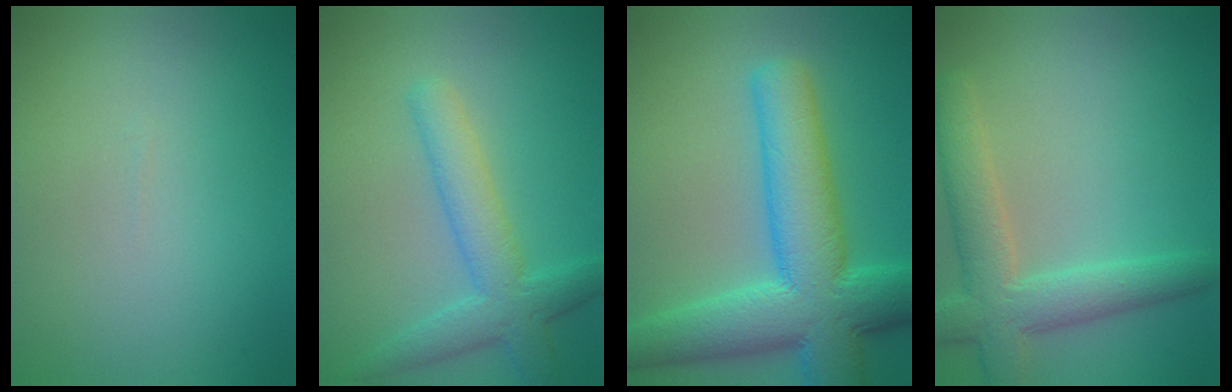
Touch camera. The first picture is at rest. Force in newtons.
{"total": 4.5, "press": 4.5, "slide": 0.3}
{"total": 10.9, "press": 10.9, "slide": 0.4}
{"total": 5.5, "press": 5.5, "slide": 0.3}